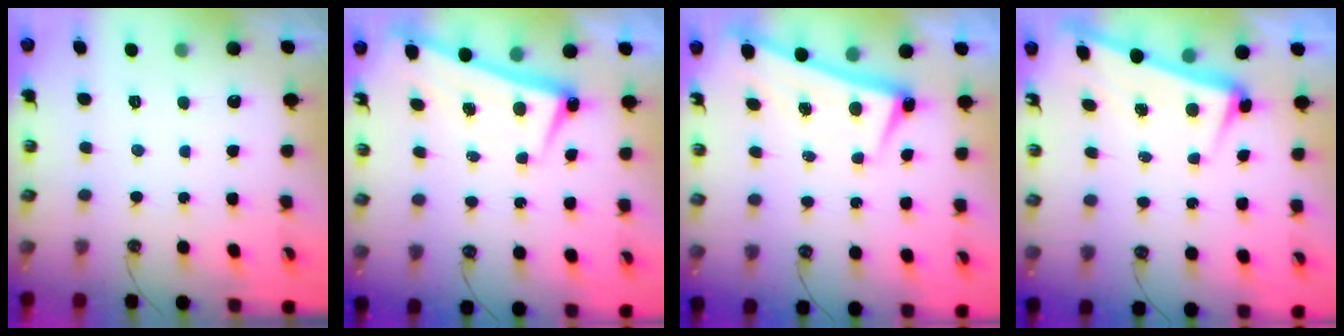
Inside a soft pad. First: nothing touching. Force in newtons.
{"total": 2.6, "press": 2.4, "slide": 0.8}
{"total": 2.6, "press": 2.5, "slide": 0.6}
{"total": 3.0, "press": 2.8, "slide": 1.0}